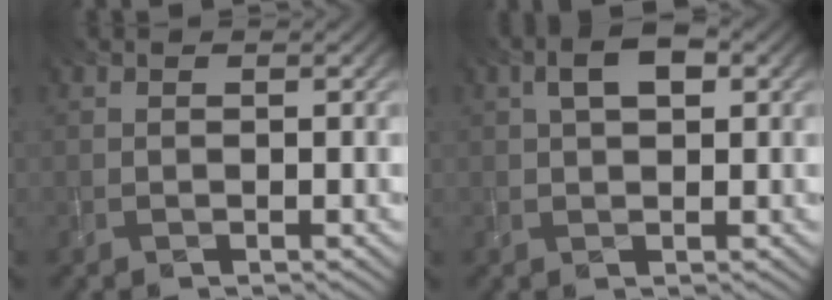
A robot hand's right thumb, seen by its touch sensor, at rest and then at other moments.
{"total": 4.1, "force": [1.1, 2.1, 3.3], "torque": [-0.060, 0.006, 0.016]}